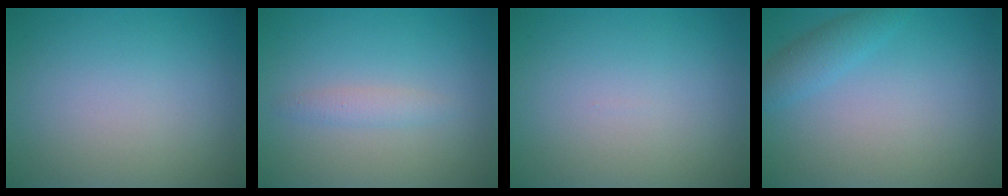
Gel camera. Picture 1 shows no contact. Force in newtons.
{"total": 1.2, "press": 1.2, "slide": 0.0}
{"total": 0.0}
{"total": 1.9, "press": 1.9, "slide": 0.1}